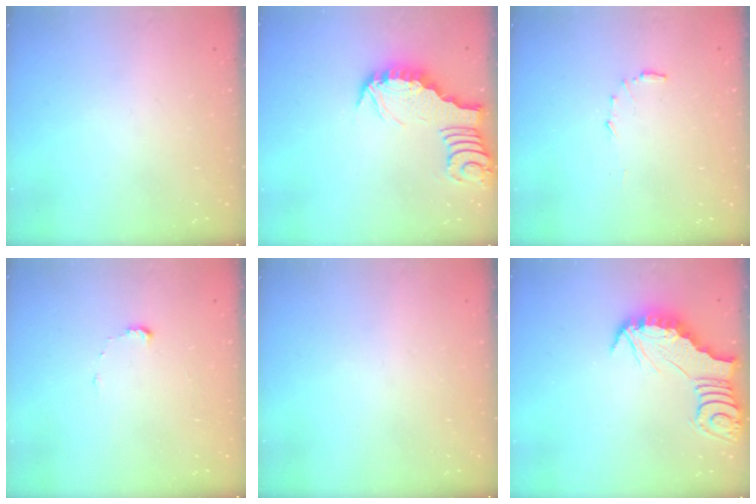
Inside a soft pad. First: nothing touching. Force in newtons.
{"total": 2.9, "press": 2.9, "slide": 0.3}
{"total": 6.4, "press": 6.4, "slide": 0.6}
{"total": 5.2, "press": 5.2, "slide": 0.4}
{"total": 0.0}
{"total": 2.8, "press": 2.8, "slide": 0.3}